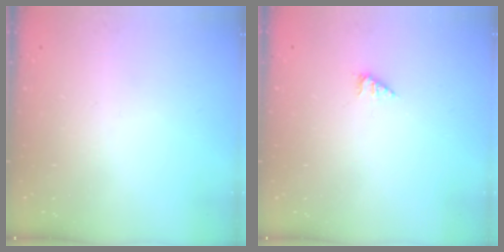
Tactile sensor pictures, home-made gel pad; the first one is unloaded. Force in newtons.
{"total": 2.8, "press": 2.7, "slide": 0.5}